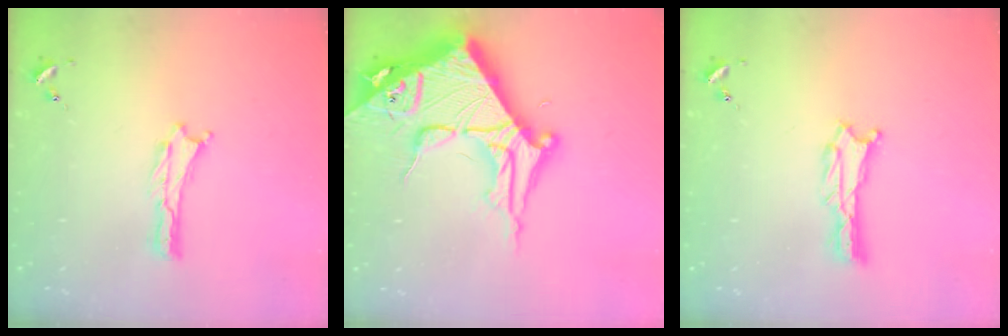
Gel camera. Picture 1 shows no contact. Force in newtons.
{"total": 14.6, "press": 14.5, "slide": 1.6}
{"total": 0.9, "press": 0.9, "slide": 0.1}